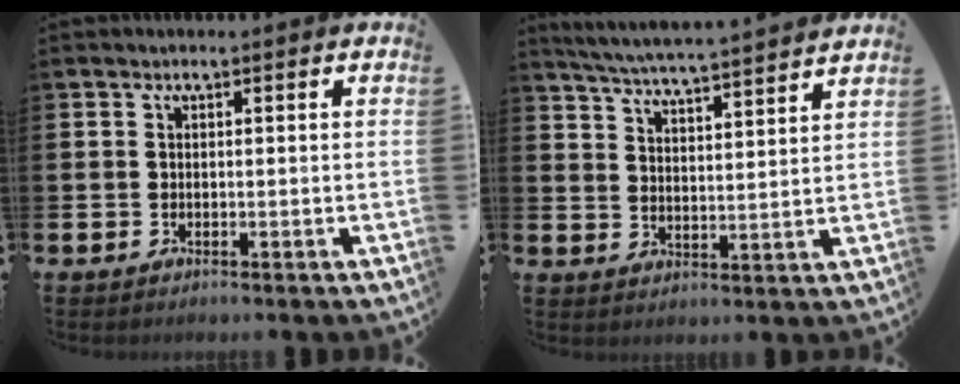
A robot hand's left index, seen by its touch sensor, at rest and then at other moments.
{"total": 5.7, "force": [5.6, -0.4, 1.2], "torque": [-0.046, -0.044, 0.096]}